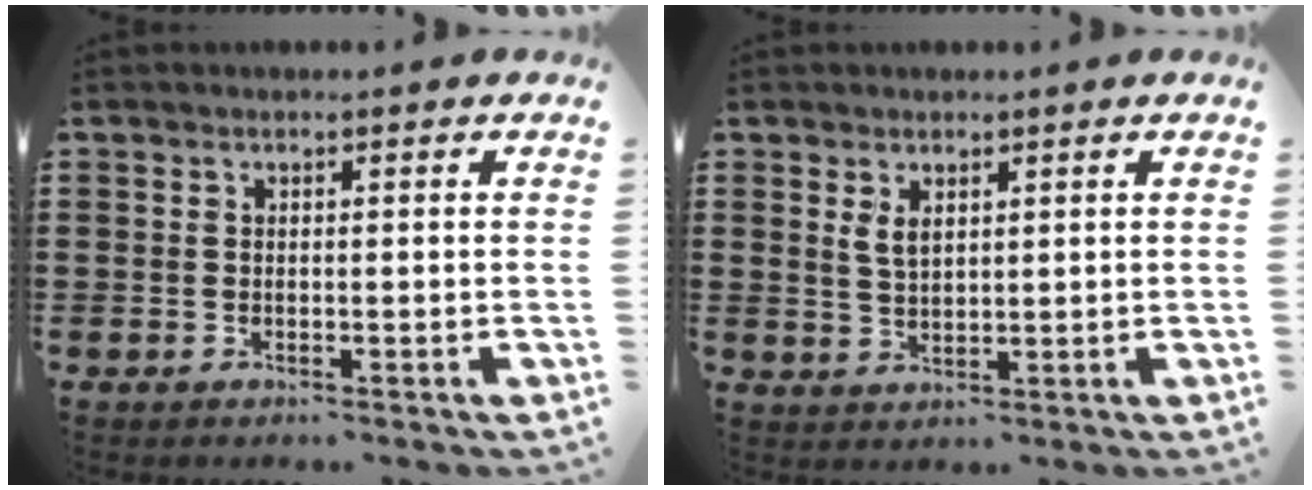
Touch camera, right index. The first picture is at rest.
{"total": 2.5, "force": [1.3, 1.3, 1.7], "torque": [-0.038, 0.003, 0.025]}